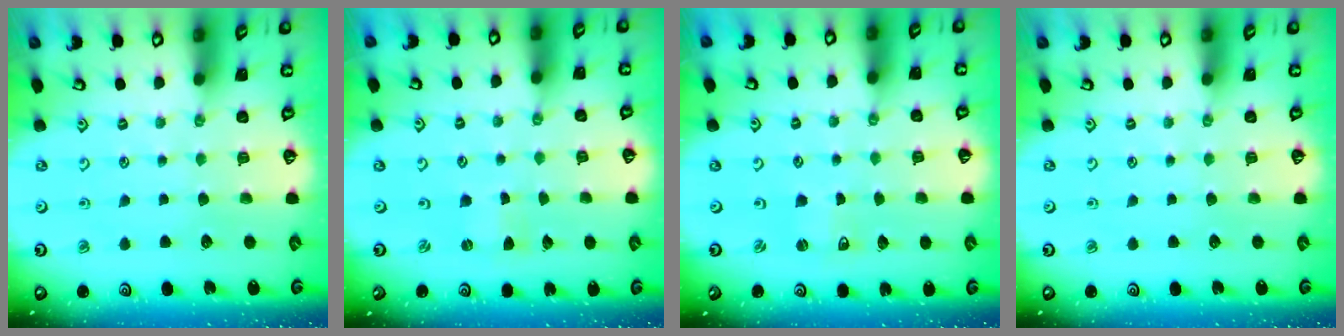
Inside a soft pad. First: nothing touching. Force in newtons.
{"total": 0.0}
{"total": 2.3, "press": 2.3, "slide": 0.4}
{"total": 0.0}